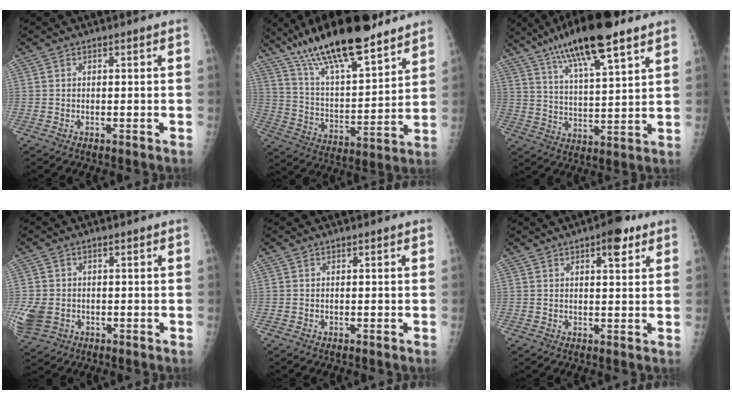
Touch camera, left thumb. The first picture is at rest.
{"total": 23.8, "force": [17.2, 6.5, 15.1], "torque": [-0.235, -0.057, 0.296]}
{"total": 17.2, "force": [10.8, 3.9, 12.7], "torque": [-0.208, -0.032, 0.189]}
{"total": 7.4, "force": [-1.5, 6.0, 4.1], "torque": [-0.103, -0.003, -0.018]}
{"total": 0.0}
{"total": 5.5, "force": [3.1, 2.0, 4.1], "torque": [-0.044, -0.010, 0.036]}